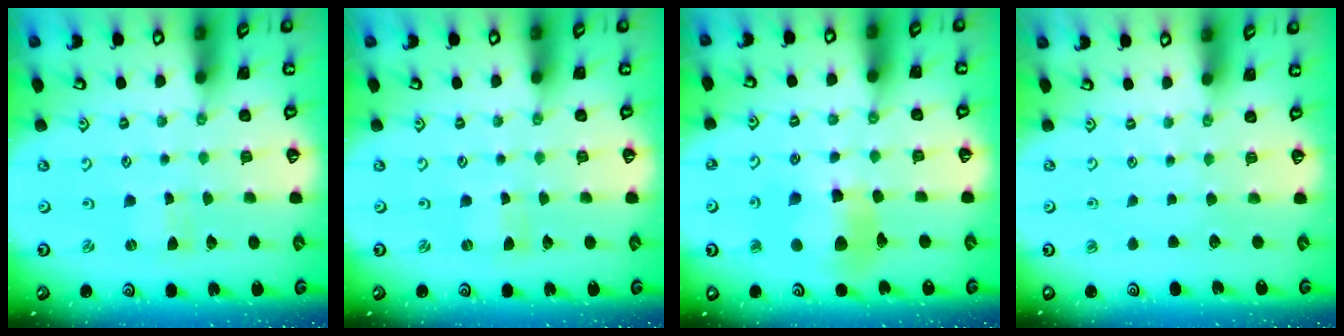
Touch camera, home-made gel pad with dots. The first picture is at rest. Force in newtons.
{"total": 0.0}
{"total": 11.6, "press": 11.5, "slide": 1.2}
{"total": 0.0}